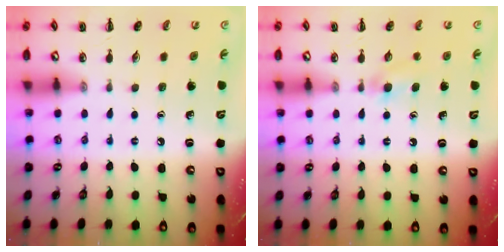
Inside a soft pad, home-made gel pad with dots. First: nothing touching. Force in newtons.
{"total": 5.1, "press": 4.8, "slide": 1.8}